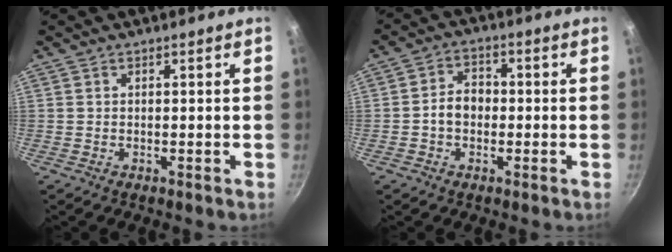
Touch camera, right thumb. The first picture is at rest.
{"total": 5.4, "force": [-0.8, 4.1, 3.3], "torque": [-0.031, 0.021, -0.020]}